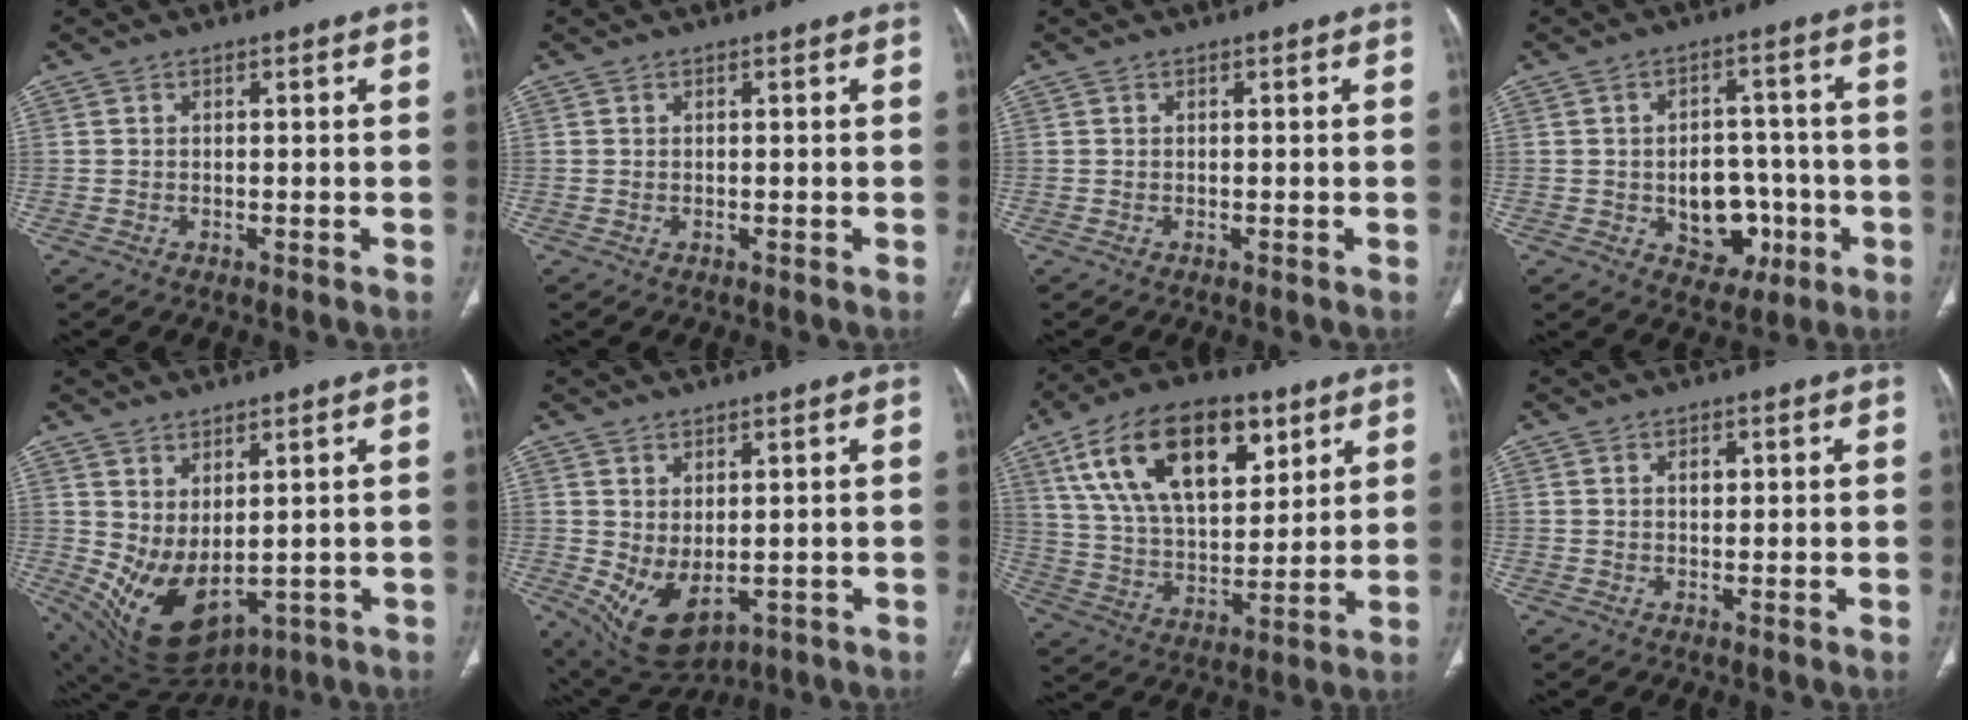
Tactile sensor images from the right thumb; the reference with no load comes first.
{"total": 0.0}
{"total": 0.0}
{"total": 10.4, "force": [-2.5, 7.7, 6.5], "torque": [-0.050, 0.028, -0.022]}
{"total": 11.7, "force": [0.1, 6.2, 10.0], "torque": [-0.172, -0.021, 0.039]}
{"total": 8.7, "force": [-0.9, 4.7, 7.2], "torque": [-0.122, -0.006, 0.013]}
{"total": 23.1, "force": [10.9, 12.2, 16.4], "torque": [-0.258, -0.025, 0.196]}
{"total": 1.4, "force": [0.5, 0.9, 1.0], "torque": [-0.009, 0.000, 0.008]}